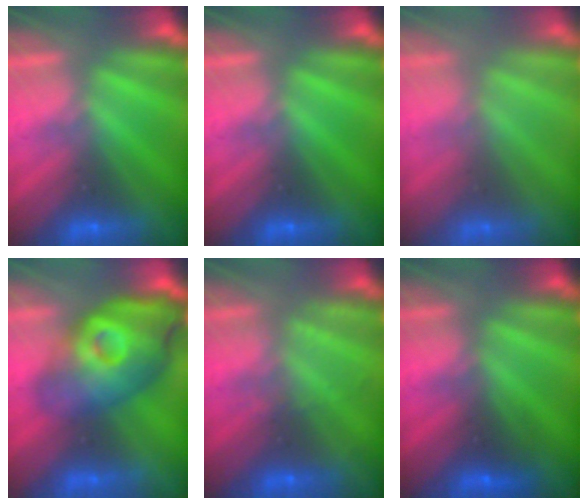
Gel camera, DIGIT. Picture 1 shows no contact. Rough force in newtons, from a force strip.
{"total": 0.0}
{"total": 2.9}
{"total": 4.6}
{"total": 1.7}
{"total": 2.4}